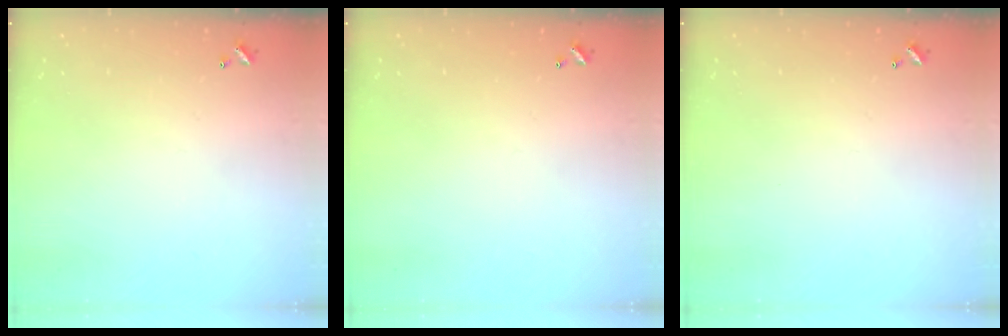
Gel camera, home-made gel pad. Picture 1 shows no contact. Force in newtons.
{"total": 0.0}
{"total": 0.0}